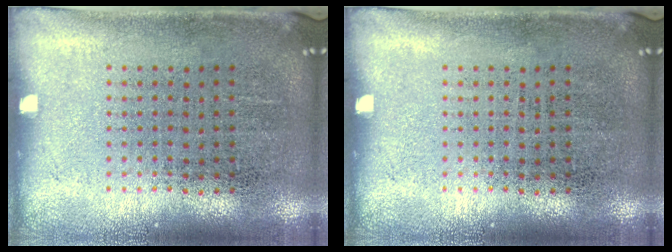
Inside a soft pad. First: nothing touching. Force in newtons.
{"total": 0.0}